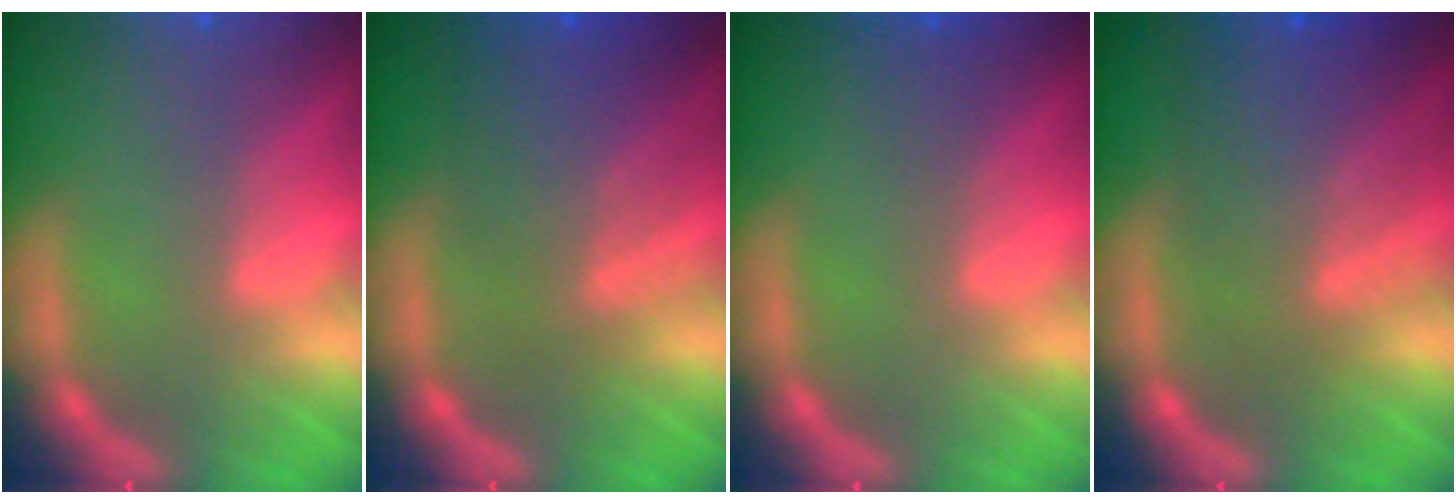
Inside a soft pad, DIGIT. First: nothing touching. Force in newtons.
{"total": 6.5}
{"total": 1.0}
{"total": 7.0}